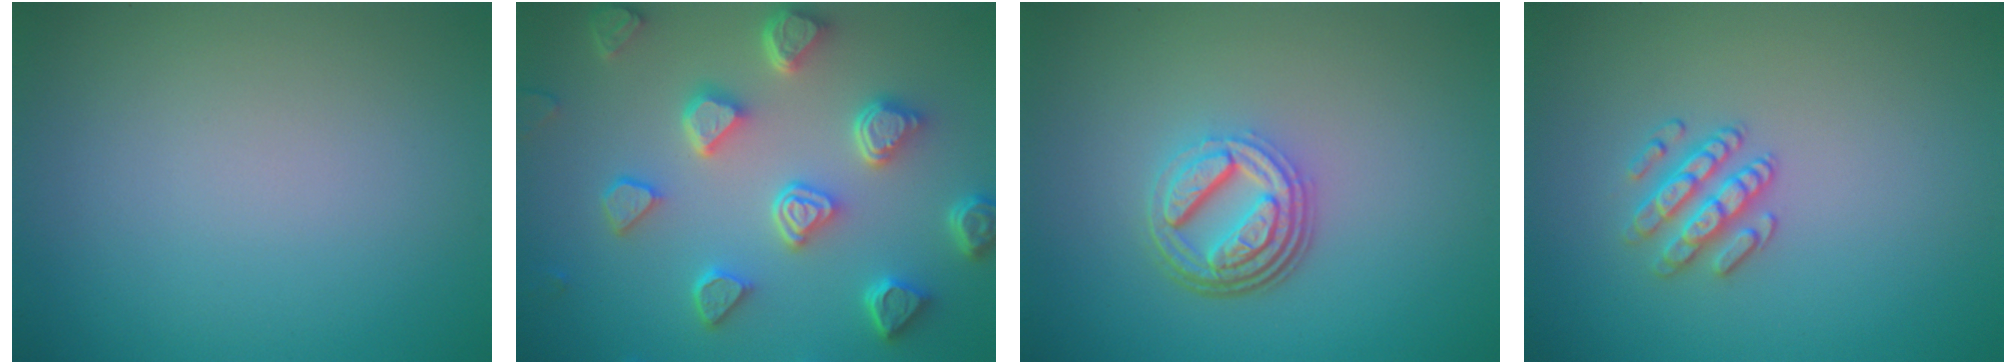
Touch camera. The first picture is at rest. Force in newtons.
{"total": 6.6, "press": 5.3, "slide": 4.0}
{"total": 4.8, "press": 3.5, "slide": 3.3}
{"total": 2.5, "press": 2.4, "slide": 0.6}